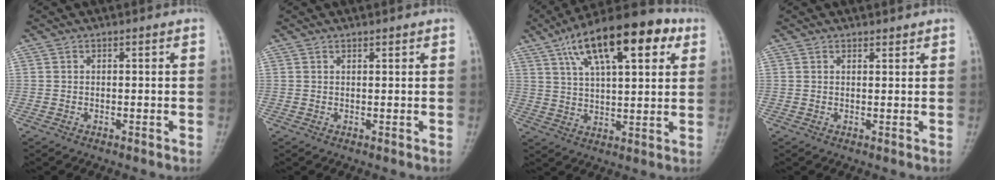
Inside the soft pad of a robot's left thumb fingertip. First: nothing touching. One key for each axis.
{"total": 0.7, "fx": 0.6, "fy": 0.2, "fz": 0.3, "tx": -0.004, "ty": -0.003, "tz": 0.010}
{"total": 19.1, "fx": 9.1, "fy": 7.5, "fz": 15.0, "tx": -0.221, "ty": -0.005, "tz": 0.148}
{"total": 1.0, "fx": 0.9, "fy": 0.4, "fz": 0.1, "tx": 0.004, "ty": -0.008, "tz": 0.013}